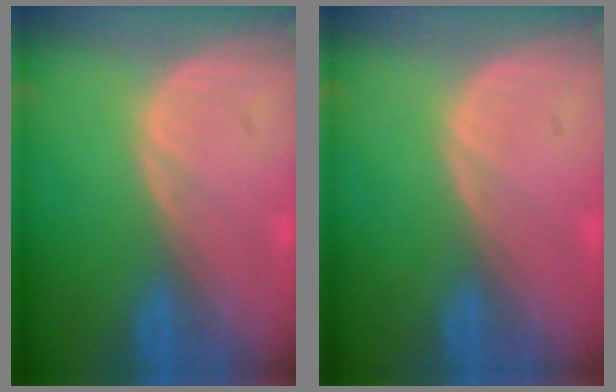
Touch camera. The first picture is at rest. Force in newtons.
{"total": 0.0}